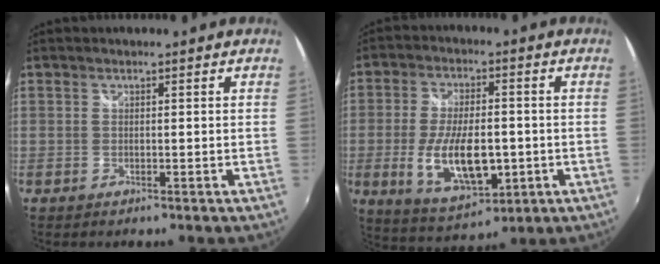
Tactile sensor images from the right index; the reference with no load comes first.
{"total": 13.9, "force": [-2.7, 6.4, 12.0], "torque": [-0.234, -0.020, -0.034]}